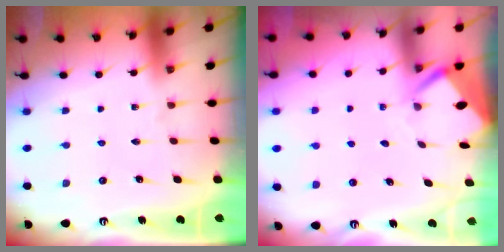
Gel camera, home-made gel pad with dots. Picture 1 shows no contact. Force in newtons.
{"total": 3.9, "press": 3.8, "slide": 0.3}